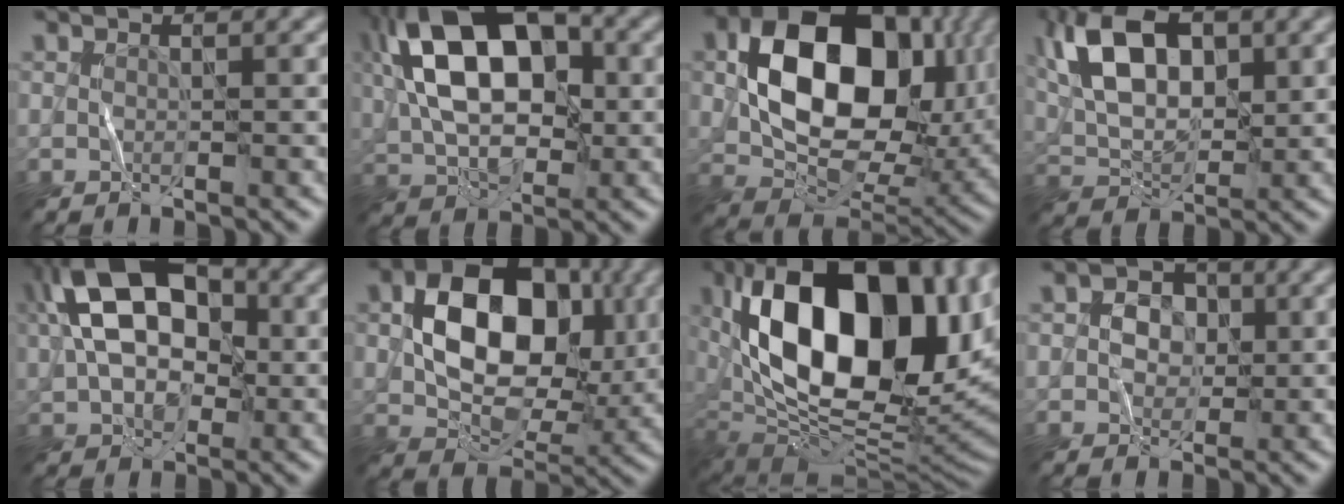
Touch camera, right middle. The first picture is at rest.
{"total": 12.7, "force": [2.5, 7.4, 10.0], "torque": [-0.164, 0.028, 0.027]}
{"total": 14.9, "force": [2.6, 10.0, 10.7], "torque": [-0.169, 0.000, 0.052]}
{"total": 9.0, "force": [3.0, 5.2, 6.7], "torque": [-0.141, 0.020, 0.049]}
{"total": 11.5, "force": [2.2, 7.5, 8.4], "torque": [-0.152, 0.031, 0.021]}
{"total": 11.0, "force": [1.7, 7.4, 8.0], "torque": [-0.129, 0.009, 0.027]}
{"total": 18.2, "force": [4.2, 9.9, 14.7], "torque": [-0.244, 0.016, 0.065]}
{"total": 2.0, "force": [0.2, 1.8, 0.8], "torque": [-0.008, 0.007, -0.004]}